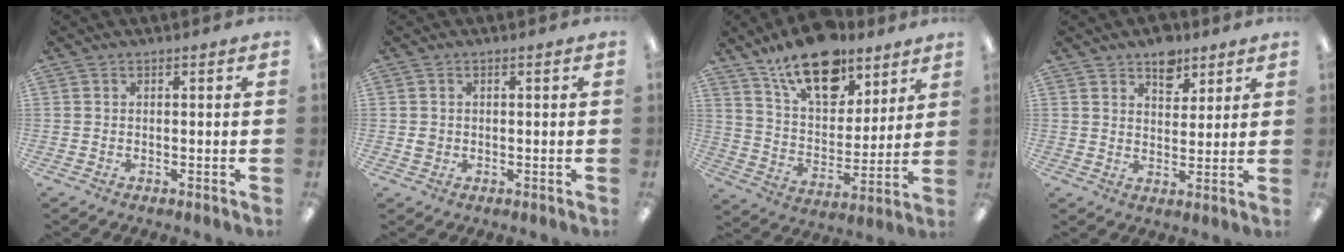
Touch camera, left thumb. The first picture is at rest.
{"total": 1.5, "force": [0.0, 1.3, 0.6], "torque": [-0.013, 0.004, -0.001]}
{"total": 18.9, "force": [13.1, 9.2, 10.1], "torque": [-0.168, -0.066, 0.230]}
{"total": 7.0, "force": [5.0, 4.0, 2.8], "torque": [-0.022, -0.024, 0.085]}